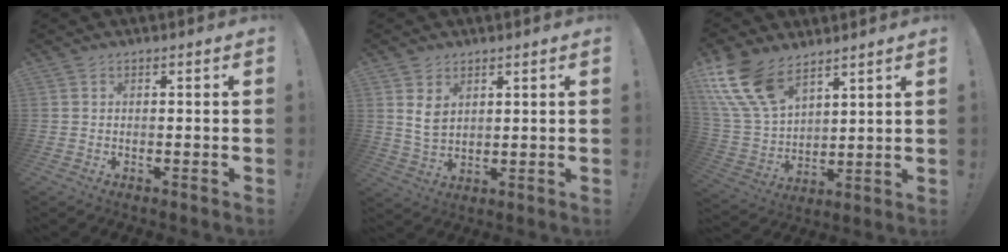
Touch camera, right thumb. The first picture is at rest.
{"total": 6.2, "force": [2.5, 4.3, 3.6], "torque": [-0.060, -0.009, 0.048]}
{"total": 16.9, "force": [10.9, 9.2, 9.2], "torque": [-0.207, -0.065, 0.205]}